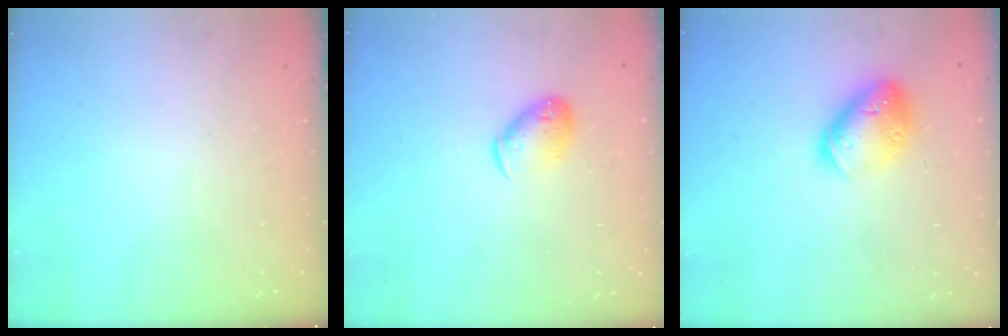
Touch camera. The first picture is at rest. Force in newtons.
{"total": 8.2, "press": 8.1, "slide": 1.0}
{"total": 15.4, "press": 15.2, "slide": 2.2}